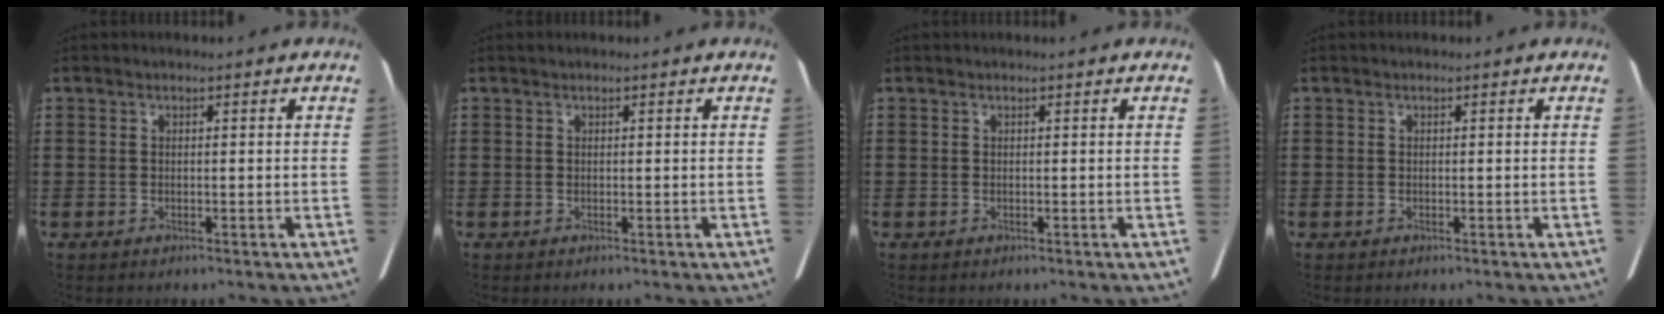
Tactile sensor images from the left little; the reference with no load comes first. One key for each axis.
{"total": 0.0}
{"total": 0.0}
{"total": 0.0}